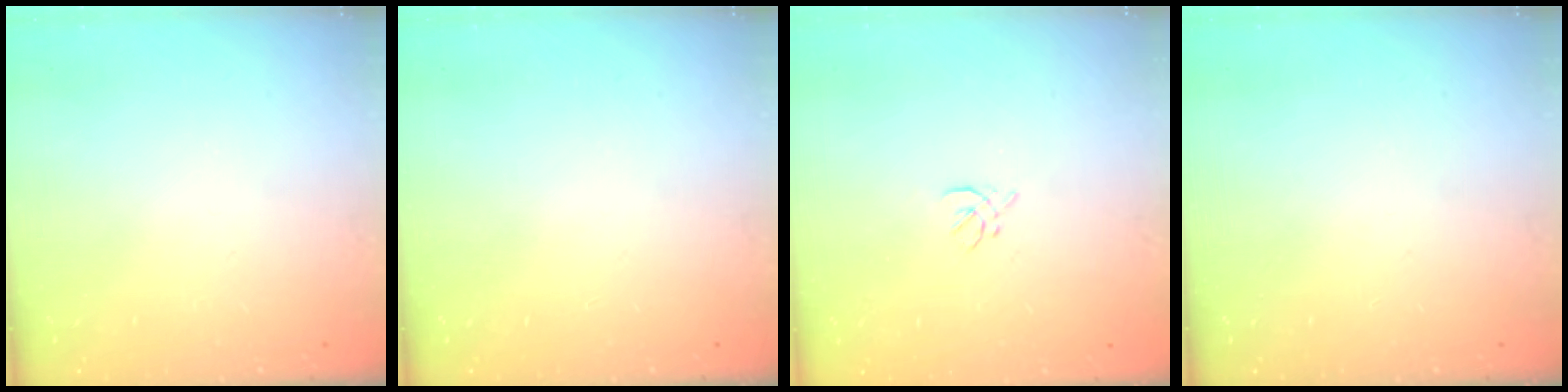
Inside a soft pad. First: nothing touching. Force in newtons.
{"total": 0.0}
{"total": 2.1, "press": 2.0, "slide": 0.7}
{"total": 0.0}